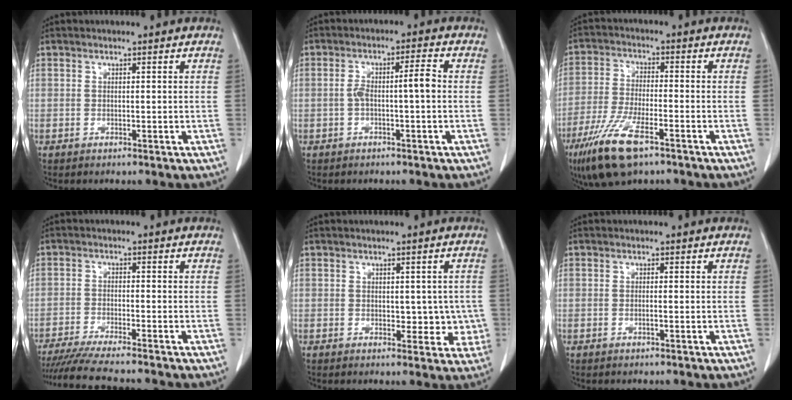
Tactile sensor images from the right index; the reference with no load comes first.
{"total": 4.5, "force": [-0.6, 0.6, 4.4], "torque": [-0.083, 0.018, -0.005]}
{"total": 11.4, "force": [-7.0, 2.8, 8.6], "torque": [-0.176, -0.023, -0.124]}
{"total": 12.0, "force": [-10.6, 0.2, 5.6], "torque": [-0.076, -0.024, -0.164]}
{"total": 4.7, "force": [-0.2, 3.0, 3.6], "torque": [-0.025, 0.010, 0.003]}
{"total": 0.7, "force": [-0.2, 0.0, 0.6], "torque": [-0.014, 0.000, -0.003]}